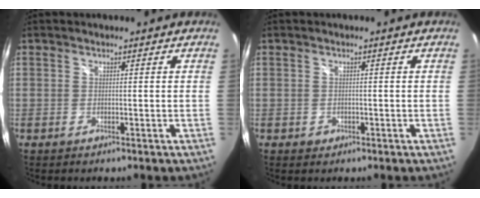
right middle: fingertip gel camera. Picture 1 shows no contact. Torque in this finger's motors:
{"motor_torque": [0.20, 0.06, 0.01, 0.00]}